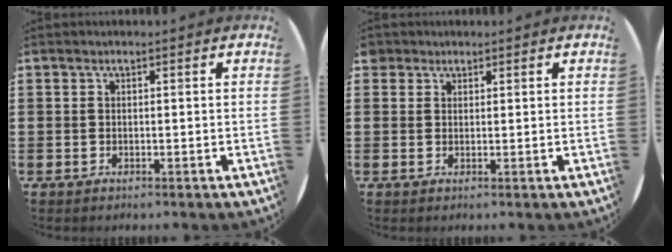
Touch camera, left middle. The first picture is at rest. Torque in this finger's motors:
{"motor_torque": [0.04, -0.02, -0.02, 0.00]}